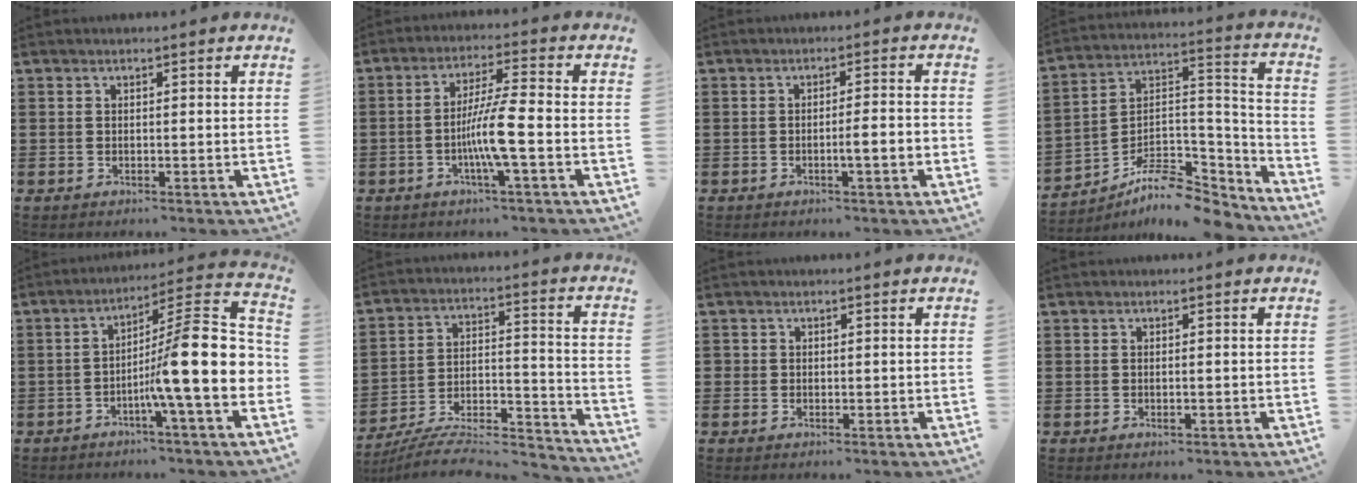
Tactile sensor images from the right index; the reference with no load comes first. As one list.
[{"total": 7.7, "force": [-2.1, 0.1, 7.4], "torque": [-0.146, -0.012, -0.046]}, {"total": 3.0, "force": [-1.1, -0.1, 2.8], "torque": [-0.046, -0.003, -0.021]}, {"total": 9.1, "force": [-7.6, 3.2, 3.9], "torque": [-0.066, 0.017, -0.145]}, {"total": 14.3, "force": [-2.3, 1.2, 14.0], "torque": [-0.214, -0.035, -0.045]}, {"total": 8.0, "force": [-7.2, 1.9, 3.1], "torque": [-0.050, 0.004, -0.140]}, {"total": 0.7, "force": [-0.1, 0.7, 0.1], "torque": [-0.002, 0.005, -0.004]}, {"total": 0.7, "force": [-0.1, 0.1, 0.7], "torque": [-0.012, -0.006, 0.000]}]